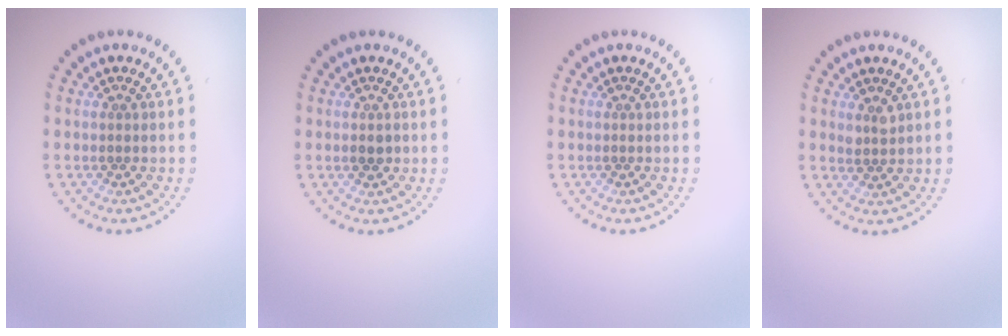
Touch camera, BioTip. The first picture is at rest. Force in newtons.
{"total": 1.0, "press": 1.0, "slide": 0.0}
{"total": 0.0}
{"total": 1.2, "press": 1.1, "slide": 0.5}